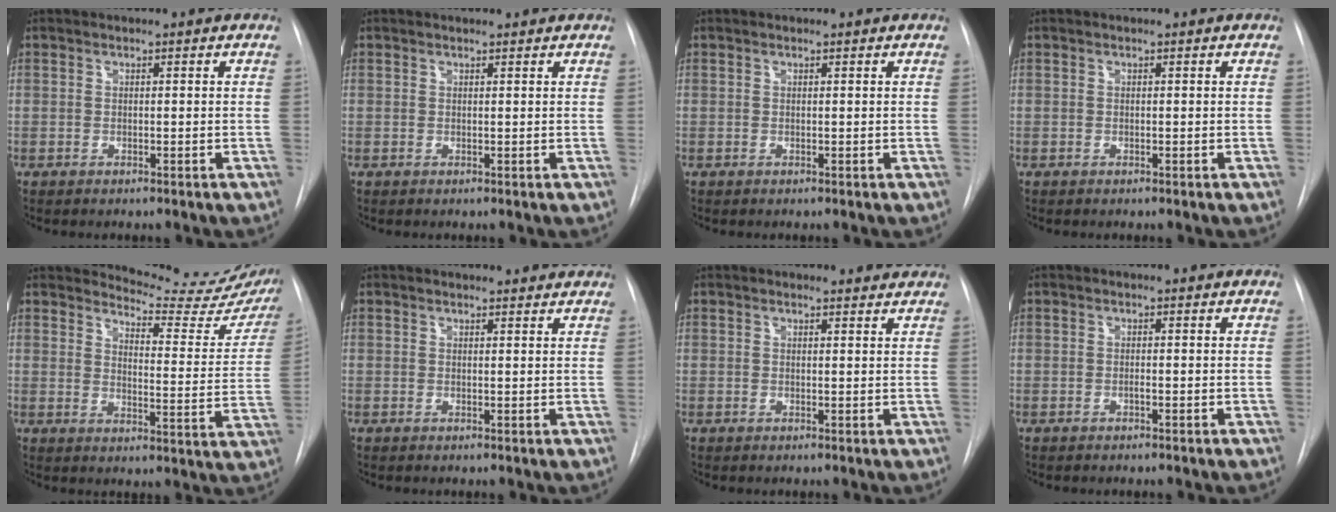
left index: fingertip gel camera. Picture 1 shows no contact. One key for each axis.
{"total": 2.0, "fx": 2.0, "fy": 0.1, "fz": 0.3, "tx": -0.008, "ty": 0.011, "tz": 0.025}
{"total": 0.6, "fx": 0.6, "fy": 0.0, "fz": 0.0, "tx": -0.004, "ty": 0.003, "tz": 0.009}
{"total": 0.5, "fx": 0.5, "fy": 0.0, "fz": 0.1, "tx": 0.001, "ty": 0.003, "tz": 0.004}
{"total": 16.3, "fx": 15.9, "fy": 1.7, "fz": 3.4, "tx": -0.038, "ty": -0.097, "tz": 0.173}
{"total": 5.5, "fx": 5.3, "fy": 1.0, "fz": 1.1, "tx": -0.011, "ty": 0.011, "tz": 0.052}
{"total": 3.8, "fx": 3.7, "fy": 0.7, "fz": 0.2, "tx": -0.005, "ty": 0.000, "tz": 0.030}
{"total": 0.0}